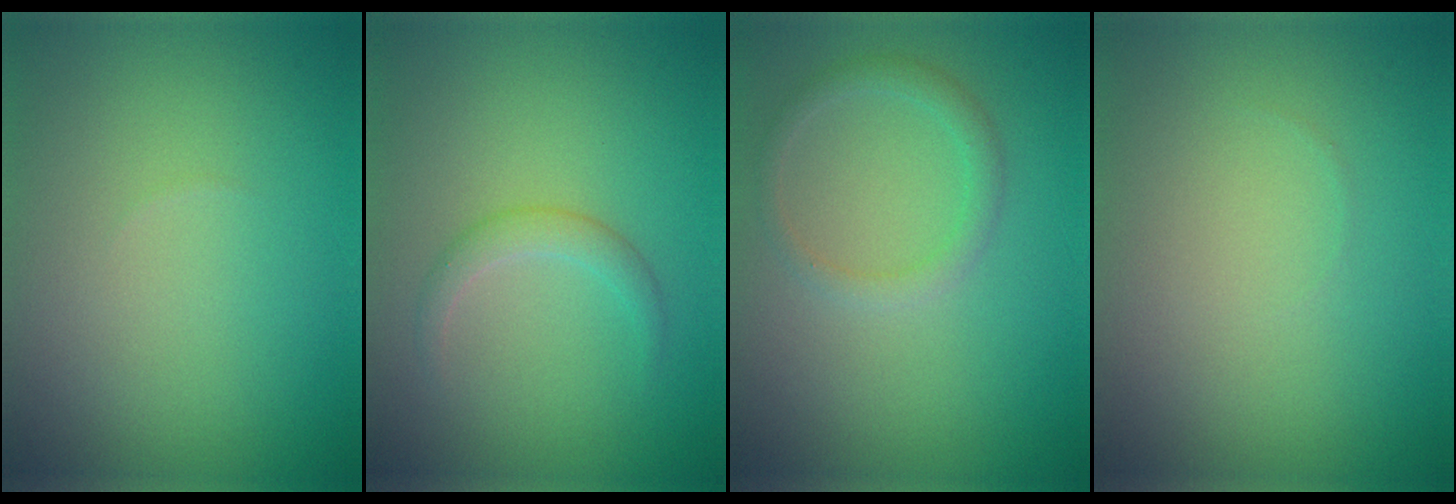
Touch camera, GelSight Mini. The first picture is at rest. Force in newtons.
{"total": 1.6, "press": 1.6, "slide": 0.0}
{"total": 1.7, "press": 1.7, "slide": 0.2}
{"total": 0.0}